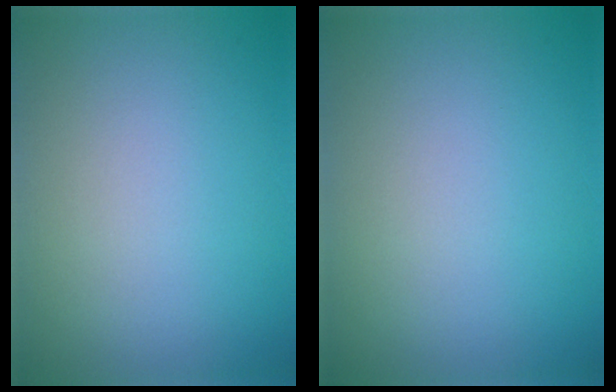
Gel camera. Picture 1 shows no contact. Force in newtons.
{"total": 0.0}